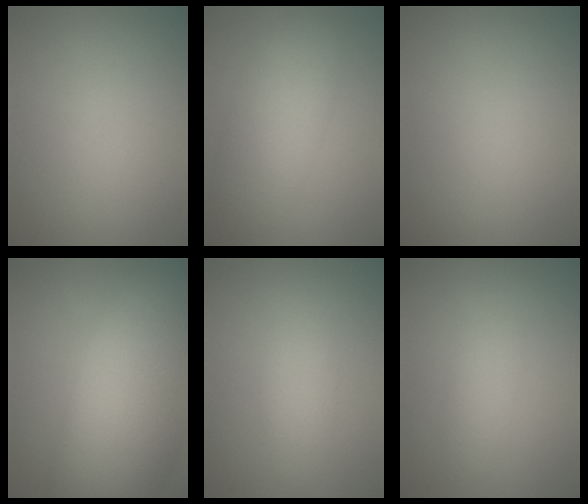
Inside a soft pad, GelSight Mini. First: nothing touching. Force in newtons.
{"total": 5.4, "press": 5.4, "slide": 0.1}
{"total": 0.0}
{"total": 12.7, "press": 12.7, "slide": 0.9}
{"total": 2.4, "press": 2.4, "slide": 0.0}
{"total": 1.9, "press": 1.9, "slide": 0.0}